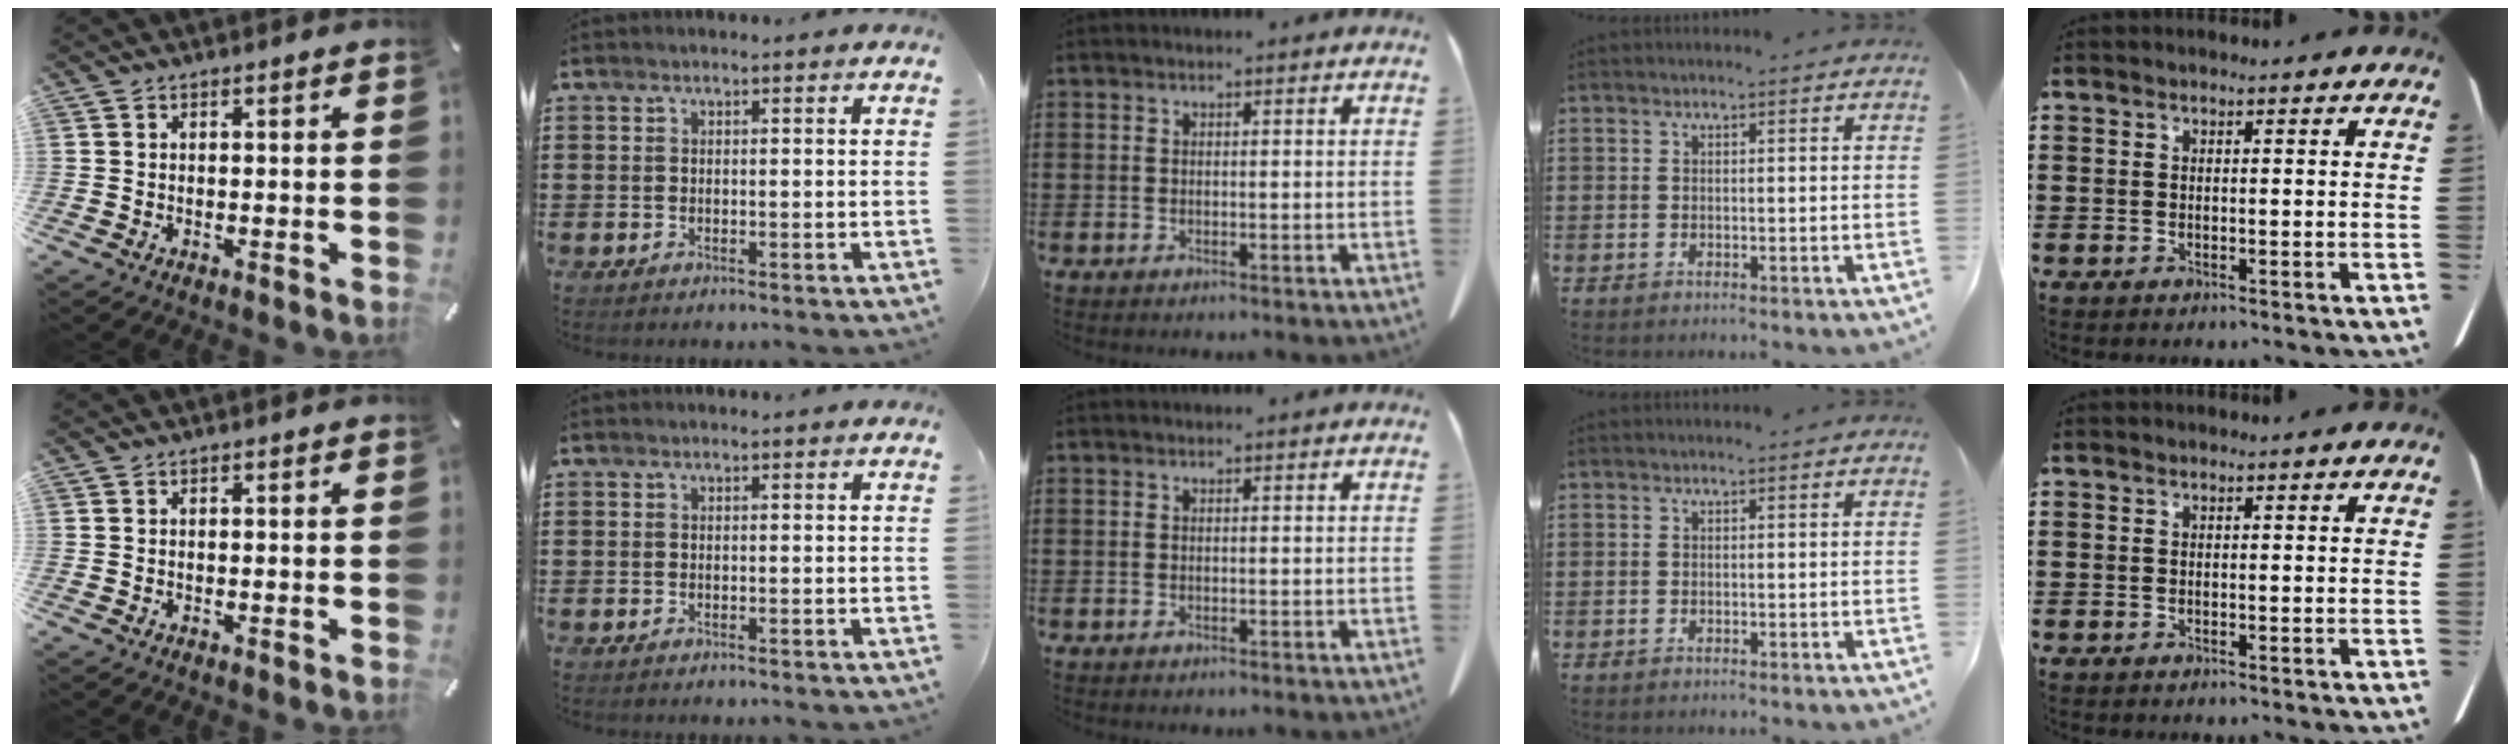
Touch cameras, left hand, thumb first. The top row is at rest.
{}